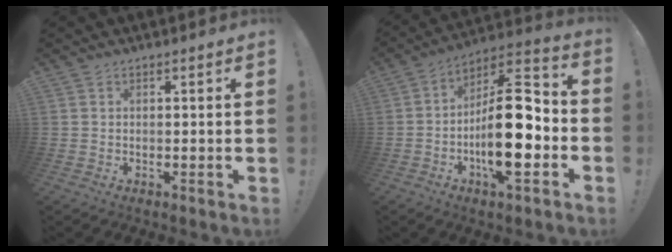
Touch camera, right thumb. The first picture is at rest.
{"total": 20.7, "force": [-4.8, 7.3, 18.8], "torque": [-0.315, 0.022, -0.075]}